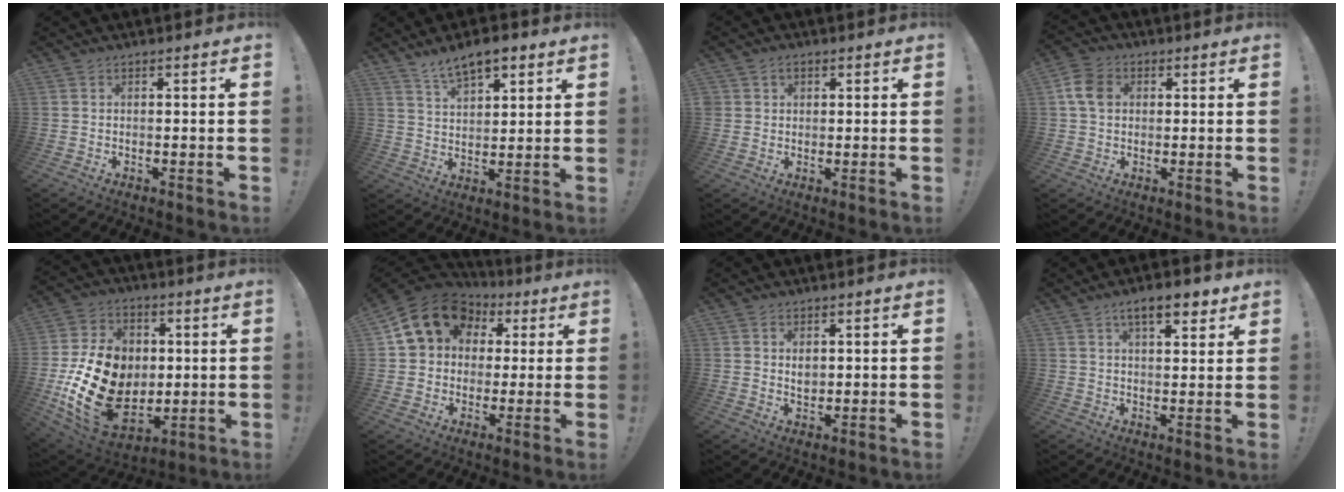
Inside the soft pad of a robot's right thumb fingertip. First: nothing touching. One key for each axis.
{"total": 8.7, "fx": 6.1, "fy": 4.1, "fz": 4.8, "tx": -0.073, "ty": -0.027, "tz": 0.112}
{"total": 2.1, "fx": 1.0, "fy": 1.9, "fz": 0.3, "tx": -0.007, "ty": -0.001, "tz": 0.018}
{"total": 8.2, "fx": 1.7, "fy": 6.6, "fz": 4.6, "tx": -0.075, "ty": 0.010, "tz": 0.037}
{"total": 25.3, "fx": -1.8, "fy": 18.9, "fz": 16.7, "tx": -0.304, "ty": 0.006, "tz": 0.002}
{"total": 15.4, "fx": 5.9, "fy": 12.4, "fz": 7.0, "tx": -0.100, "ty": -0.016, "tz": 0.118}
{"total": 3.3, "fx": 1.3, "fy": 2.7, "fz": 1.4, "tx": -0.015, "ty": -0.005, "tz": 0.021}
{"total": 8.5, "fx": 5.1, "fy": 3.2, "fz": 6.0, "tx": -0.075, "ty": -0.021, "tz": 0.084}